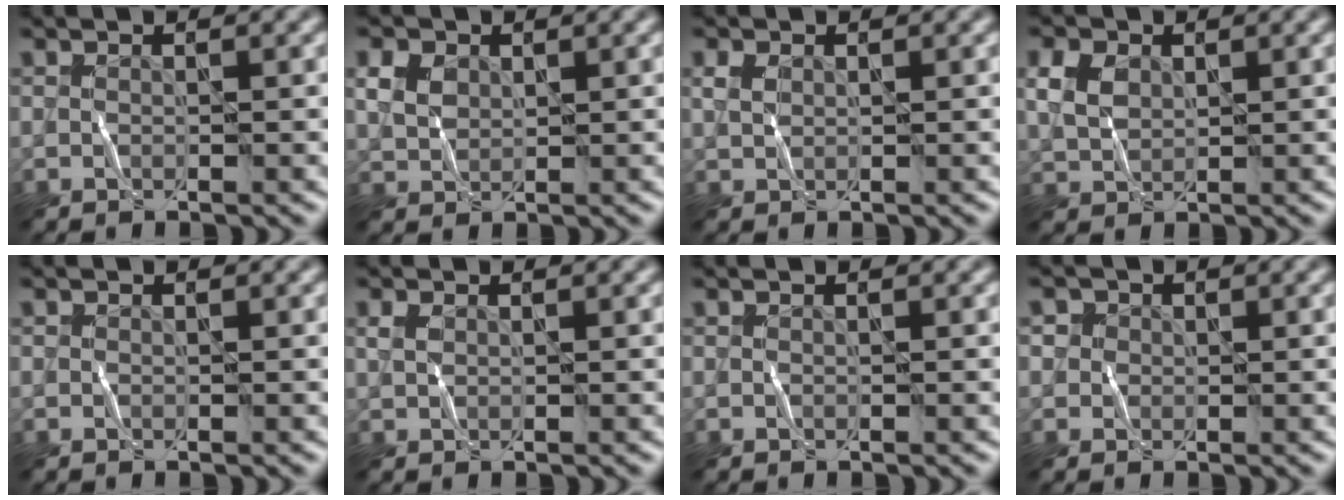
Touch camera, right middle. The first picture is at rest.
{"total": 1.9, "force": [1.1, 1.5, 0.6], "torque": [-0.028, 0.005, 0.024]}
{"total": 1.0, "force": [0.6, 0.7, 0.4], "torque": [-0.015, 0.002, 0.016]}
{"total": 2.4, "force": [1.2, 1.8, 1.1], "torque": [-0.043, 0.005, 0.026]}
{"total": 0.0}
{"total": 0.7, "force": [0.5, 0.4, 0.3], "torque": [-0.012, 0.002, 0.012]}
{"total": 0.0}
{"total": 1.4, "force": [0.6, 1.2, 0.1], "torque": [0.009, 0.005, -0.011]}